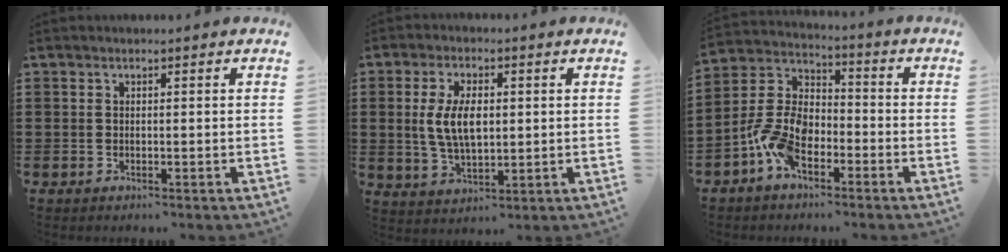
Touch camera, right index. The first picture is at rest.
{"total": 7.1, "force": [0.6, 3.7, 6.1], "torque": [-0.126, 0.004, 0.004]}
{"total": 9.5, "force": [-4.5, 5.1, 6.6], "torque": [-0.175, -0.005, -0.093]}